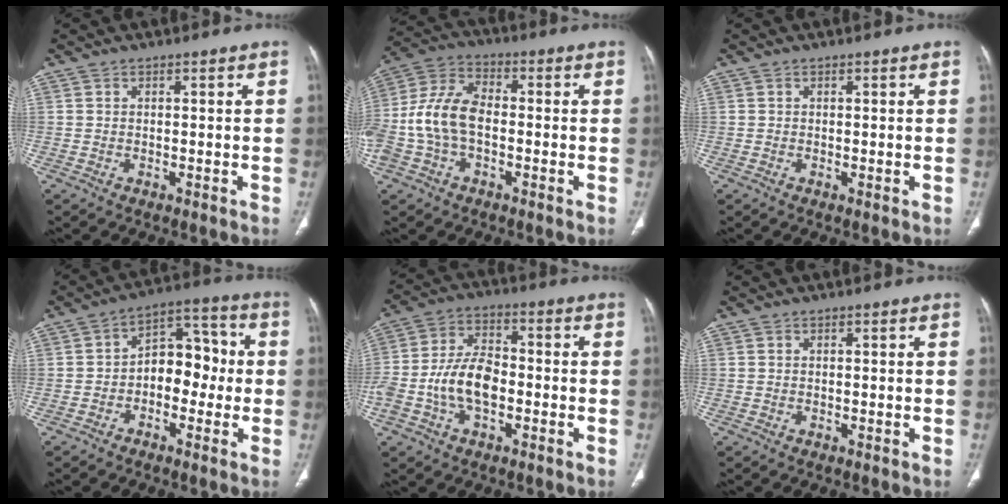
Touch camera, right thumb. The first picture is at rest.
{"total": 12.7, "force": [-1.9, 7.9, 9.7], "torque": [-0.209, 0.037, -0.042]}
{"total": 0.0}
{"total": 9.9, "force": [-1.1, 6.6, 7.2], "torque": [-0.061, 0.042, -0.033]}
{"total": 11.0, "force": [-2.8, 6.4, 8.5], "torque": [-0.167, 0.033, -0.057]}
{"total": 0.0}